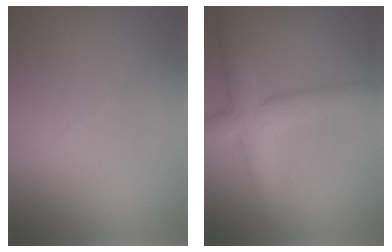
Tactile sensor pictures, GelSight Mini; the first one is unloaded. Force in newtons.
{"total": 4.8, "press": 4.8, "slide": 0.1}